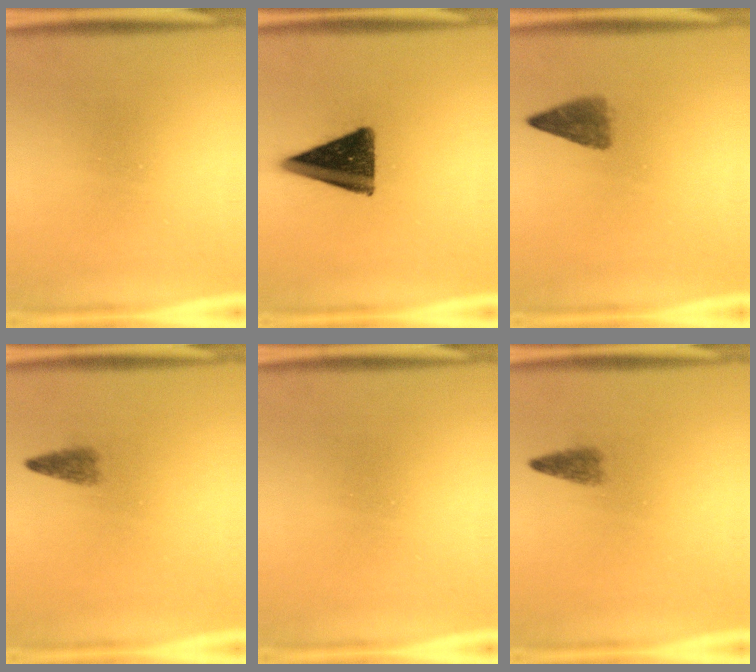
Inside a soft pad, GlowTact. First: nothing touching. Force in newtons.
{"total": 12.7}
{"total": 2.7}
{"total": 2.2}
{"total": 0.0}
{"total": 2.2}